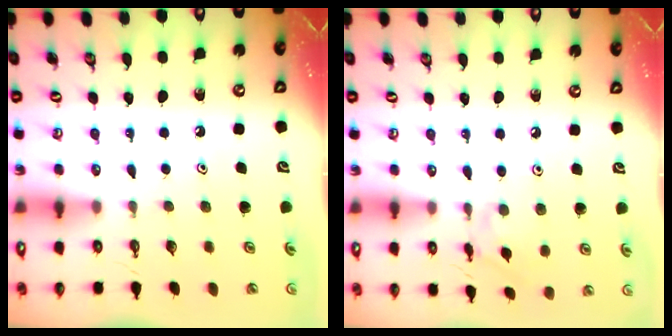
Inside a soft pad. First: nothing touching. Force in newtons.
{"total": 4.3, "press": 4.3, "slide": 0.2}